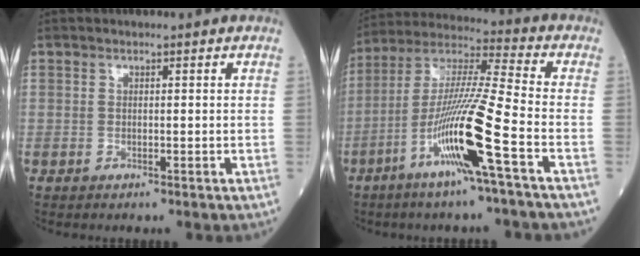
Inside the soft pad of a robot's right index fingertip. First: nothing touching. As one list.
[{"total": 14.7, "force": [-6.0, -1.1, 13.4], "torque": [-0.266, -0.006, -0.118]}]